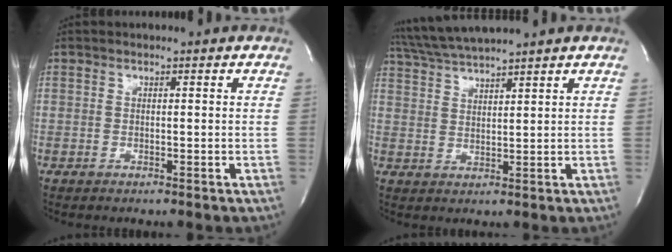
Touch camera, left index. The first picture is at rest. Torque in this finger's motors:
{"motor_torque": [-0.03, -0.22, 0.15, 0.05]}